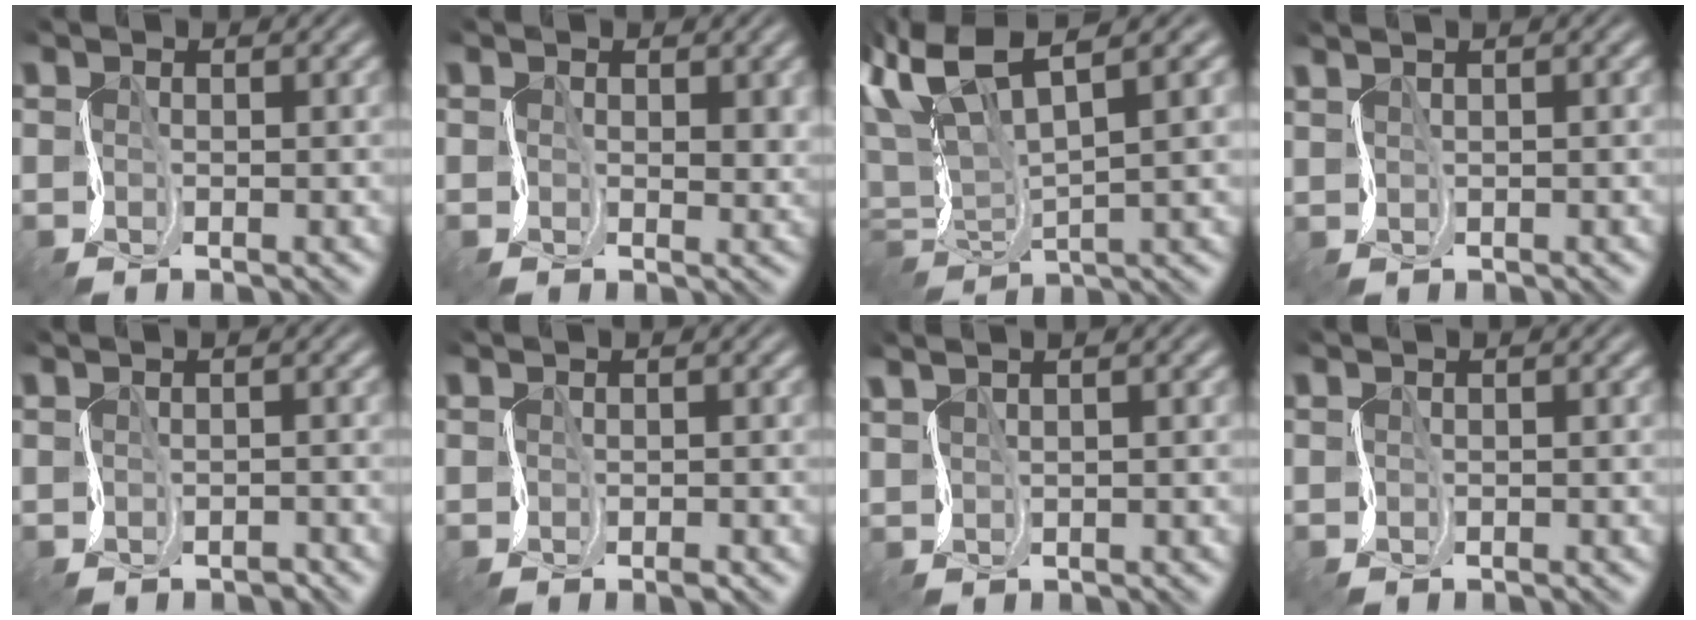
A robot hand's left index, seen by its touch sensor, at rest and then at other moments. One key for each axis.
{"total": 2.9, "fx": 1.0, "fy": 1.8, "fz": 2.0, "tx": -0.041, "ty": -0.006, "tz": 0.016}
{"total": 7.5, "fx": 2.3, "fy": 2.3, "fz": 6.7, "tx": -0.145, "ty": 0.013, "tz": 0.038}
{"total": 2.0, "fx": 1.4, "fy": 0.4, "fz": 1.4, "tx": -0.033, "ty": 0.012, "tz": 0.017}
{"total": 0.9, "fx": -0.2, "fy": 0.5, "fz": 0.7, "tx": -0.013, "ty": -0.004, "tz": -0.003}
{"total": 0.9, "fx": -0.1, "fy": 0.1, "fz": 0.9, "tx": -0.018, "ty": -0.001, "tz": -0.001}
{"total": 3.2, "fx": 2.2, "fy": 0.9, "fz": 2.2, "tx": -0.054, "ty": 0.019, "tz": 0.029}
{"total": 0.5, "fx": 0.3, "fy": -0.2, "fz": 0.4, "tx": -0.011, "ty": 0.002, "tz": 0.006}